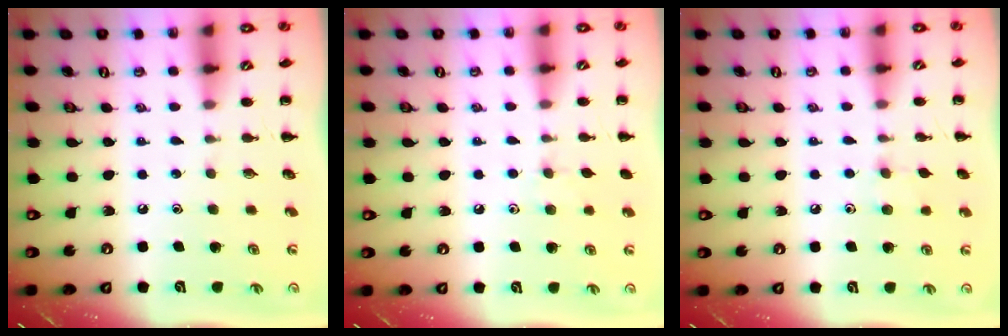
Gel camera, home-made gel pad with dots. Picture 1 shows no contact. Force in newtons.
{"total": 3.3, "press": 3.1, "slide": 1.2}
{"total": 5.9, "press": 5.6, "slide": 2.0}